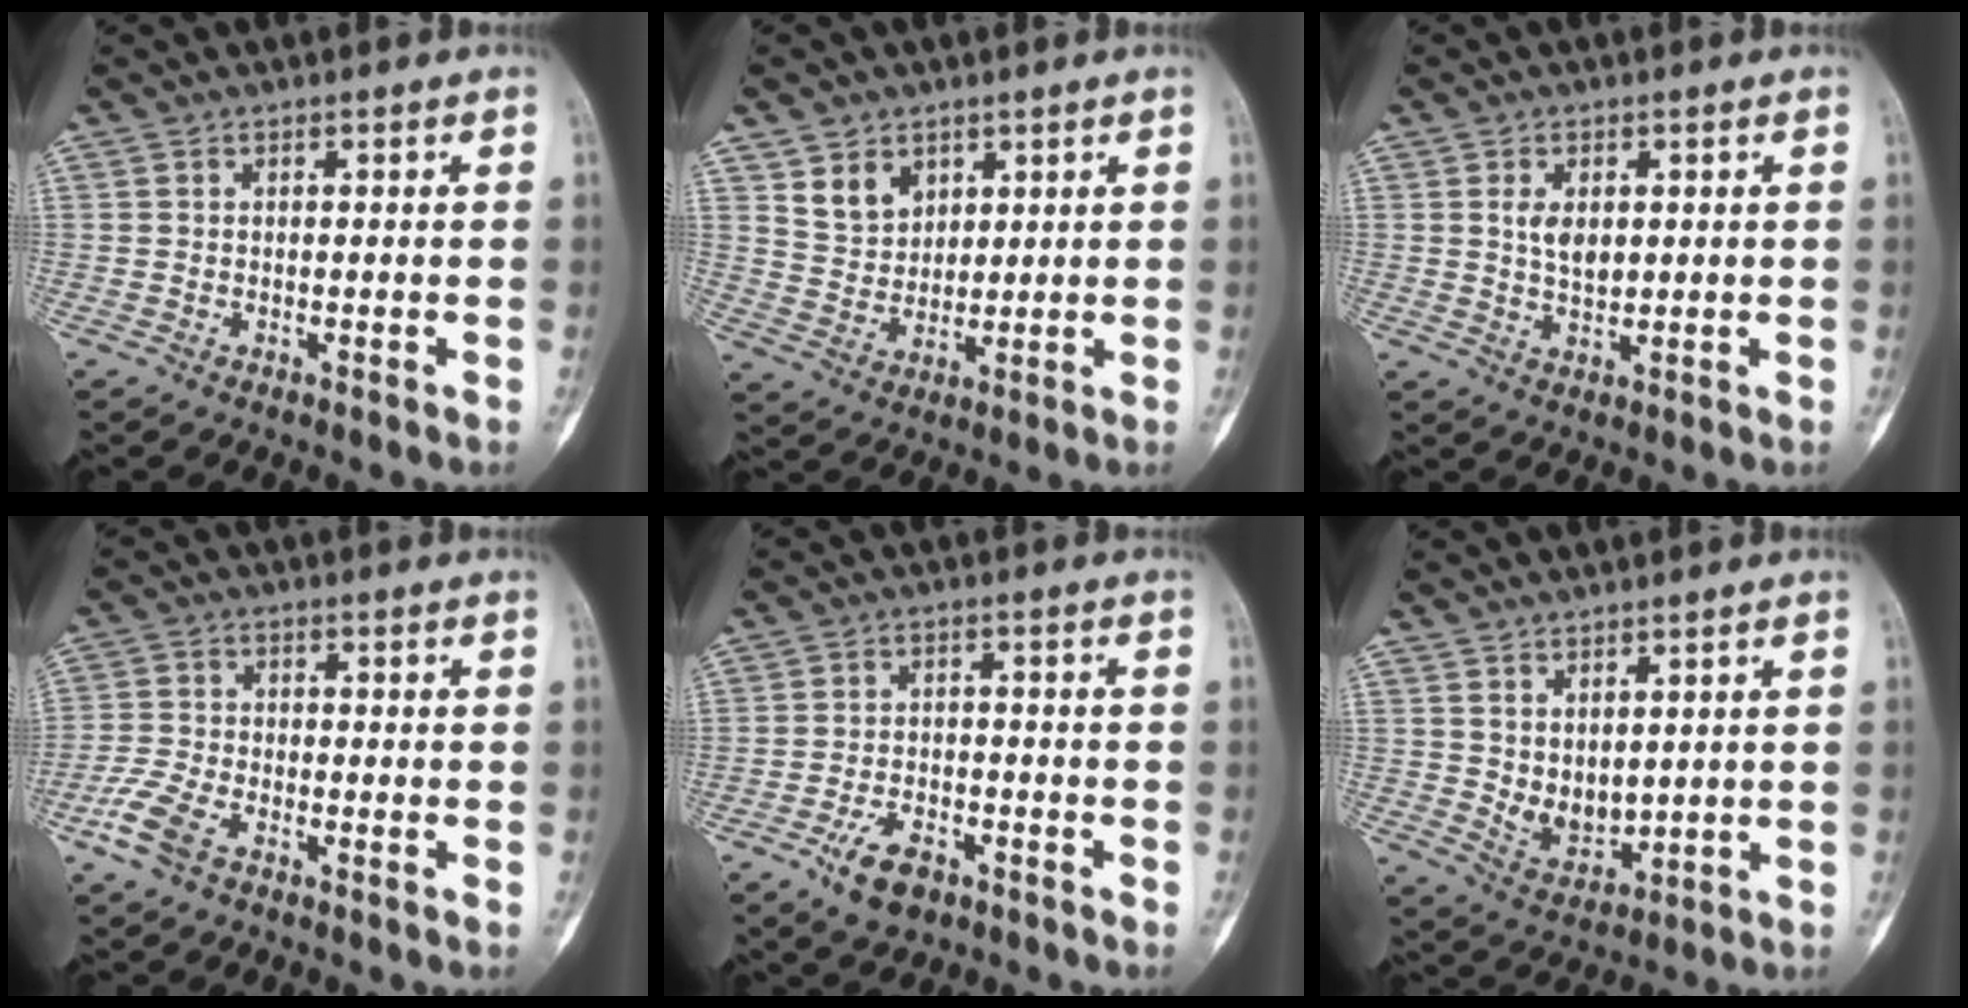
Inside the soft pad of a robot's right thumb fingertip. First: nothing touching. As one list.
[{"total": 7.0, "force": [3.8, 5.2, 2.9], "torque": [-0.026, -0.027, 0.079]}, {"total": 4.6, "force": [1.0, 2.8, 3.5], "torque": [-0.048, -0.009, 0.022]}, {"total": 6.7, "force": [-4.1, 3.1, 4.3], "torque": [-0.105, 0.011, -0.084]}, {"total": 6.8, "force": [-4.1, 3.5, 4.1], "torque": [-0.070, 0.022, -0.068]}, {"total": 5.8, "force": [1.7, 3.6, 4.2], "torque": [-0.051, -0.027, 0.050]}]